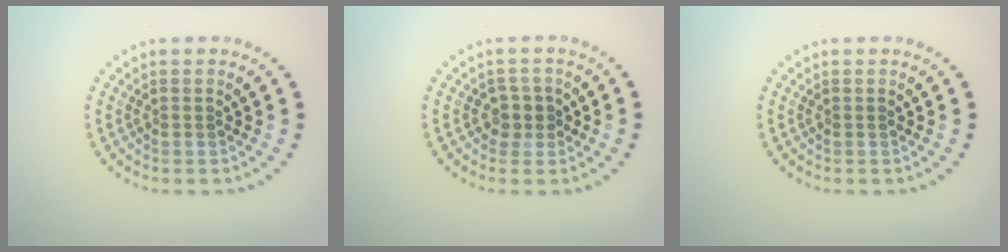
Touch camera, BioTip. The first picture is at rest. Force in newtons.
{"total": 1.8, "press": 1.4, "slide": 1.1}
{"total": 0.0}